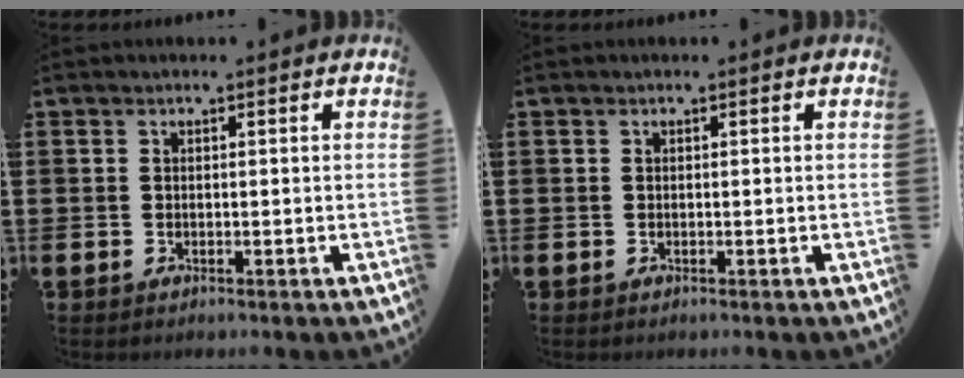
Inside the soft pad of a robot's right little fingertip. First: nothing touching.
{"total": 0.0}